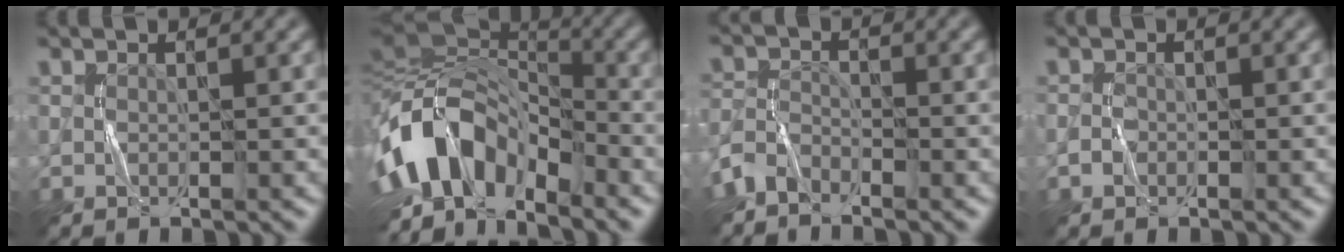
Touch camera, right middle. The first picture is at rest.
{"total": 11.0, "force": [-5.3, 6.1, 7.5], "torque": [-0.135, 0.004, -0.107]}
{"total": 2.6, "force": [-2.3, 0.9, 0.8], "torque": [-0.018, 0.002, -0.057]}
{"total": 0.8, "force": [-0.4, 0.6, 0.3], "torque": [-0.005, 0.001, -0.010]}